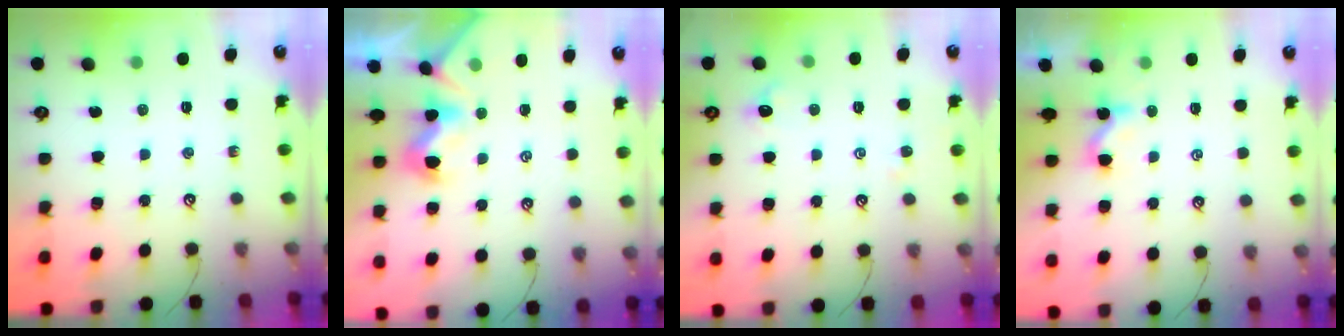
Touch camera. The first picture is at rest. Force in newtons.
{"total": 1.9, "press": 1.7, "slide": 0.8}
{"total": 1.9, "press": 1.8, "slide": 0.5}
{"total": 1.6, "press": 1.6, "slide": 0.2}